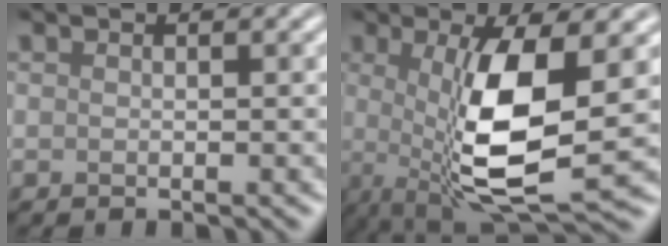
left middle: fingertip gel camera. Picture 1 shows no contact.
{"total": 9.2, "force": [0.0, 2.6, 8.8], "torque": [-0.161, -0.015, 0.006]}